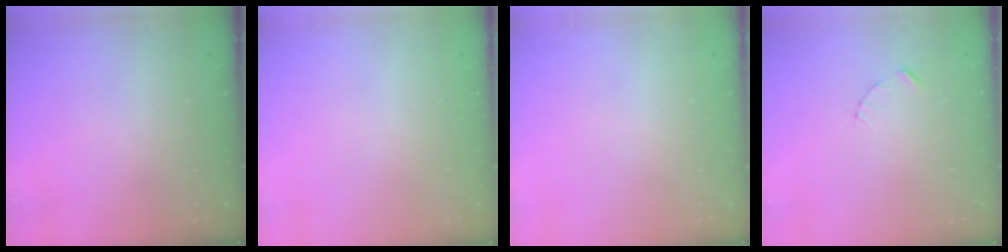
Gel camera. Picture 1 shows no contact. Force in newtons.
{"total": 0.0}
{"total": 0.0}
{"total": 2.4, "press": 2.4, "slide": 0.2}